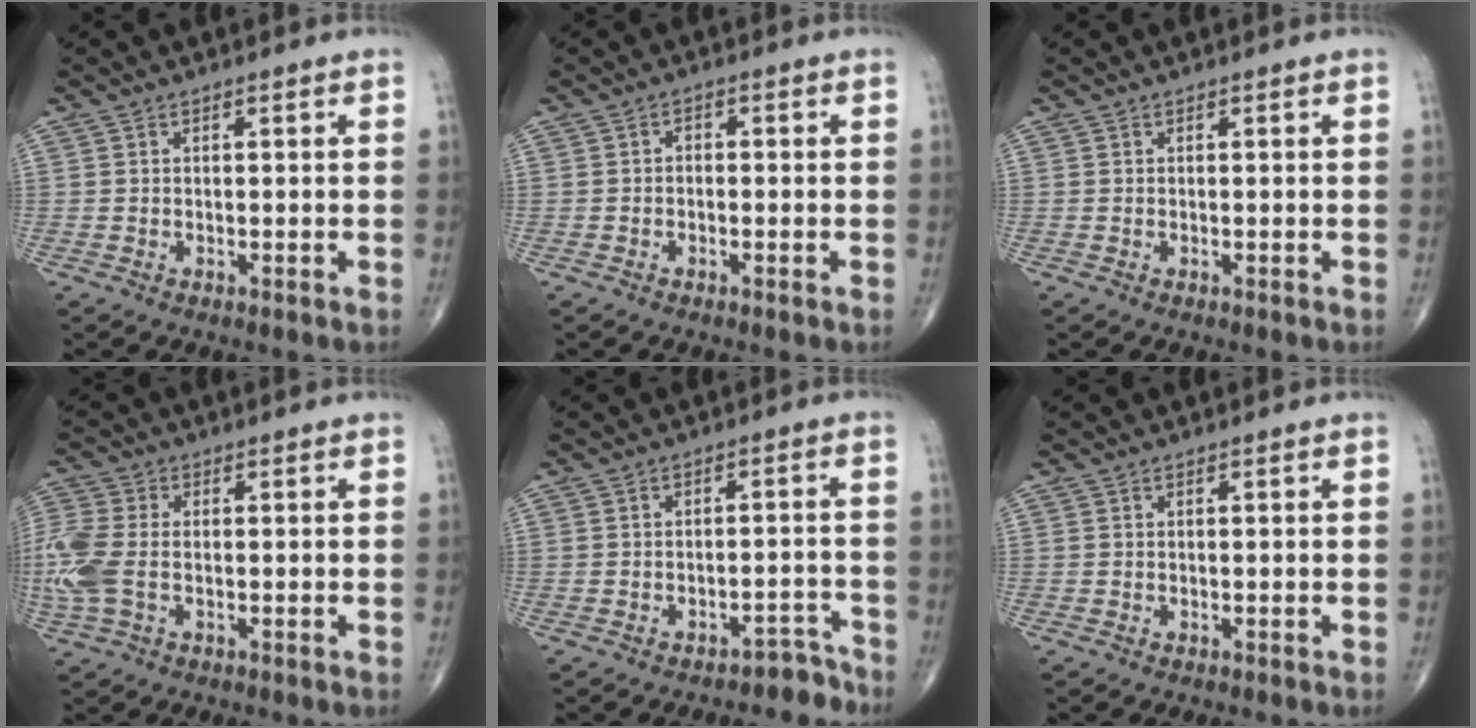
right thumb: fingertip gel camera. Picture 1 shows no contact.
{"total": 1.0, "force": [-0.5, 0.8, 0.5], "torque": [0.001, 0.005, -0.014]}
{"total": 0.0}
{"total": 10.1, "force": [-1.3, 6.2, 7.8], "torque": [-0.219, 0.009, -0.026]}
{"total": 3.9, "force": [-3.5, 1.8, 0.1], "torque": [0.014, 0.055, -0.043]}
{"total": 0.0}